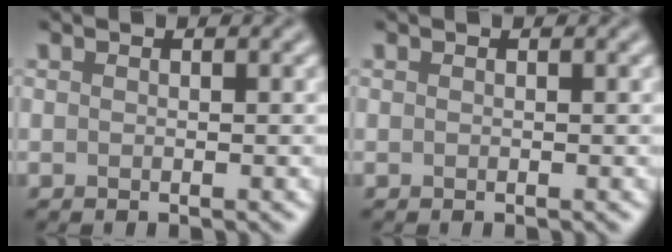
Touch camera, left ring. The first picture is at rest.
{"total": 0.0}